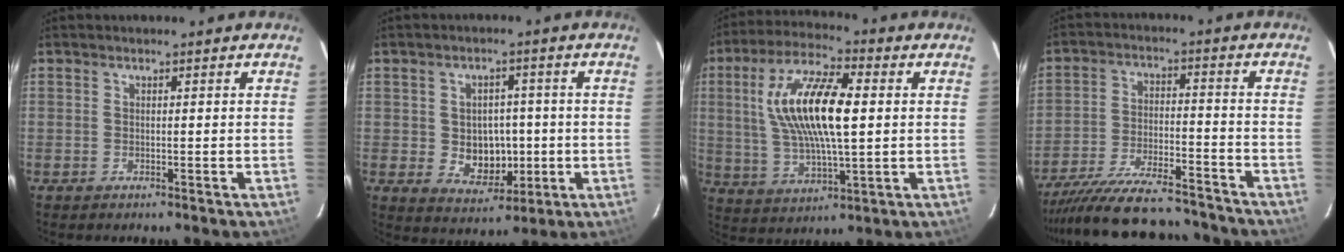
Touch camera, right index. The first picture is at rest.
{"total": 6.7, "force": [-0.4, 5.5, 3.8], "torque": [-0.069, 0.003, 0.010]}
{"total": 16.6, "force": [2.6, 5.8, 15.4], "torque": [-0.294, 0.014, 0.050]}
{"total": 22.0, "force": [-19.8, 4.8, 8.4], "torque": [-0.170, -0.020, -0.292]}